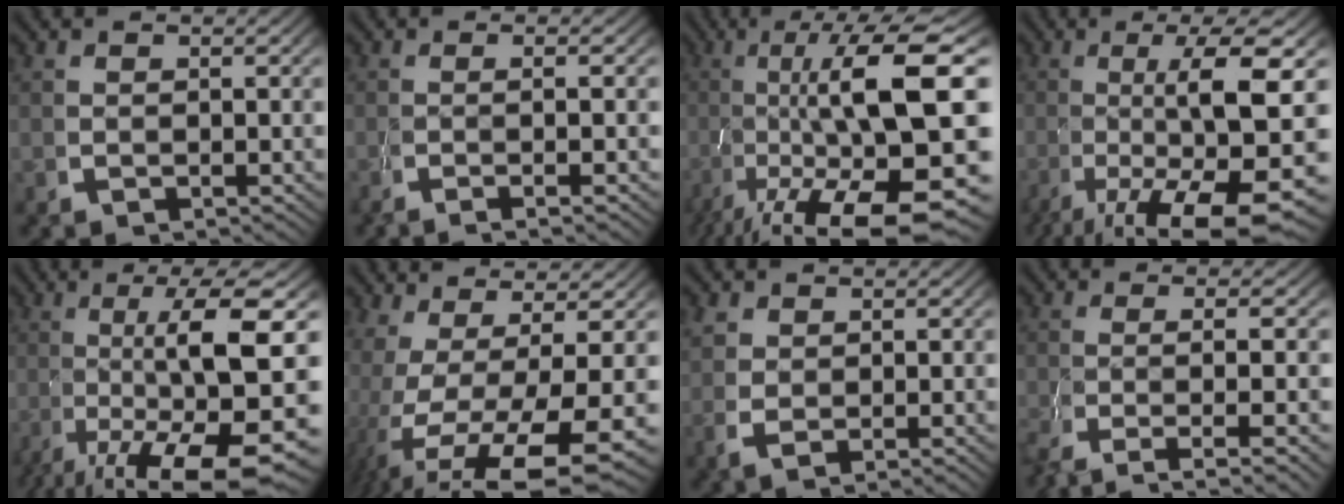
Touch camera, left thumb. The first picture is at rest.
{"total": 2.7, "force": [-0.8, -0.2, 2.6], "torque": [-0.049, 0.002, -0.017]}
{"total": 18.2, "force": [-1.9, 9.6, 15.4], "torque": [-0.271, -0.061, 0.007]}
{"total": 13.7, "force": [-3.3, 6.0, 11.9], "torque": [-0.213, -0.047, -0.020]}
{"total": 15.3, "force": [-3.2, 7.2, 13.2], "torque": [-0.234, -0.054, -0.015]}
{"total": 11.1, "force": [-2.5, 5.8, 9.2], "torque": [-0.195, -0.059, 0.003]}
{"total": 1.8, "force": [0.8, 1.1, 1.3], "torque": [-0.036, -0.007, 0.022]}
{"total": 6.8, "force": [-3.0, 2.2, 5.7], "torque": [-0.114, -0.025, -0.036]}